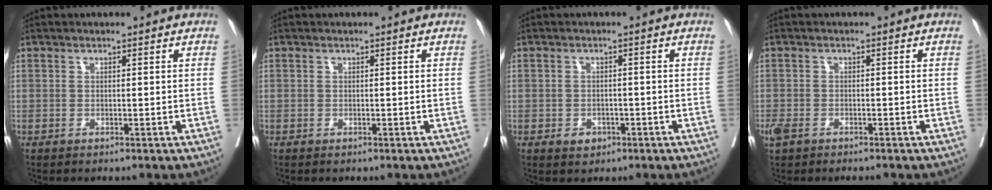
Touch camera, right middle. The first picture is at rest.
{"total": 0.0}
{"total": 2.2, "force": [-1.1, 1.7, 0.9], "torque": [-0.009, 0.005, -0.009]}
{"total": 4.5, "force": [-3.1, 2.0, 2.5], "torque": [-0.051, -0.007, -0.049]}